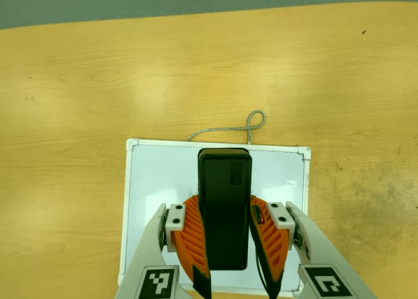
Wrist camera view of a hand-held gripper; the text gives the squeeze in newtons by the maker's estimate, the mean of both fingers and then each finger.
{"total": 9.0, "left": 7.3, "right": 10.7}